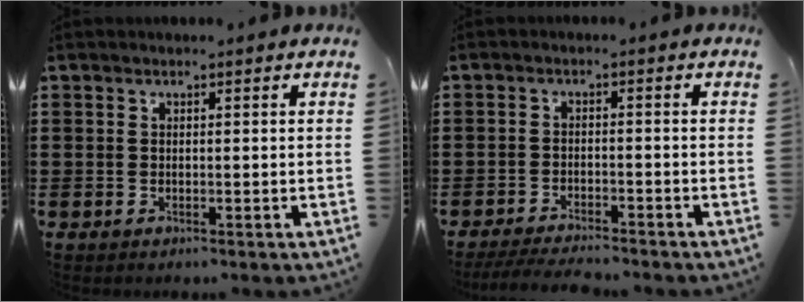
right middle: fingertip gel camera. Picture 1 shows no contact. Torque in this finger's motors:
{"motor_torque": [0.30, 0.26, 0.18, 0.05]}